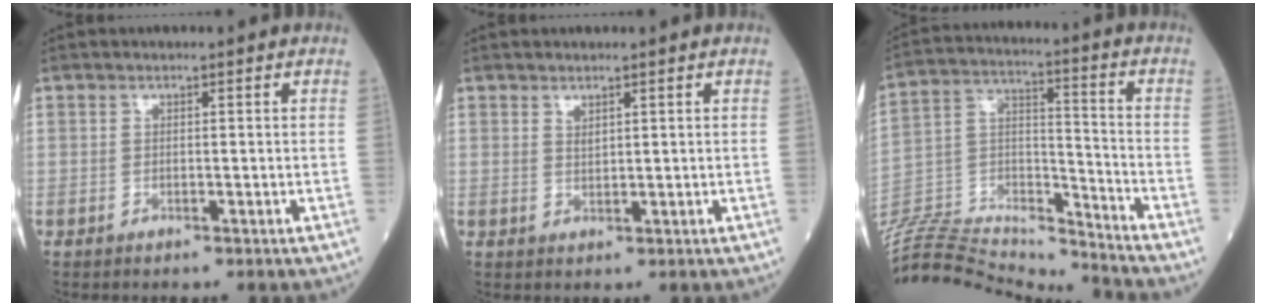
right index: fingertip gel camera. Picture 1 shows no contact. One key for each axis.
{"total": 1.1, "fx": 0.9, "fy": 0.2, "fz": 0.6, "tx": -0.013, "ty": -0.004, "tz": 0.020}
{"total": 21.2, "fx": -20.8, "fy": 0.5, "fz": 4.0, "tx": -0.081, "ty": 0.028, "tz": -0.345}